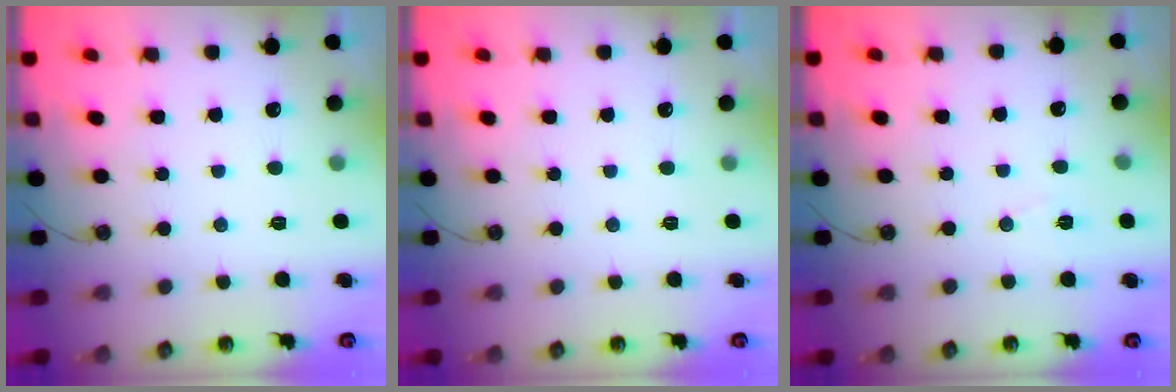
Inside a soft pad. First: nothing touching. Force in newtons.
{"total": 0.0}
{"total": 6.1, "press": 4.2, "slide": 4.5}